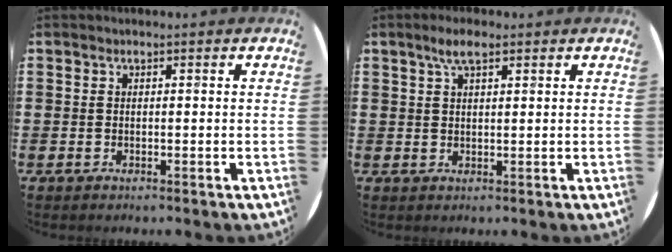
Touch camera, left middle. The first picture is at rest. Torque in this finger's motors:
{"motor_torque": [0.30, -0.22, 0.13, 0.04]}